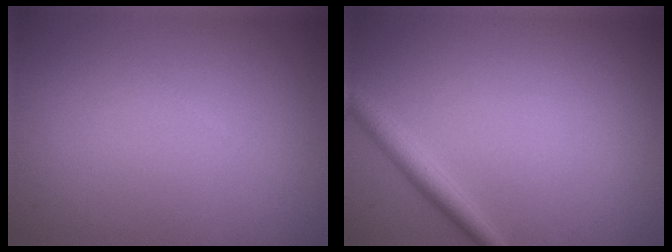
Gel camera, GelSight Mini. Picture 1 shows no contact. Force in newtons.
{"total": 2.0, "press": 2.0, "slide": 0.1}